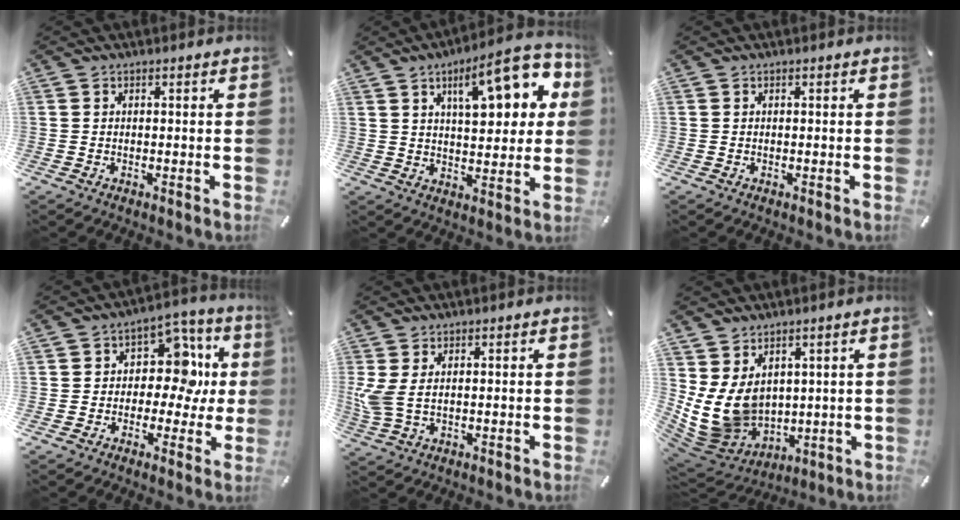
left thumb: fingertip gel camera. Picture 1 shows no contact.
{"total": 17.9, "force": [7.6, 7.4, 14.4], "torque": [-0.199, -0.022, 0.117]}
{"total": 0.0}
{"total": 12.6, "force": [1.6, 9.2, 8.4], "torque": [-0.110, -0.006, 0.031]}
{"total": 4.6, "force": [1.0, 2.0, 4.0], "torque": [-0.098, -0.008, 0.015]}
{"total": 12.3, "force": [3.1, 10.2, 6.1], "torque": [-0.150, -0.040, 0.064]}